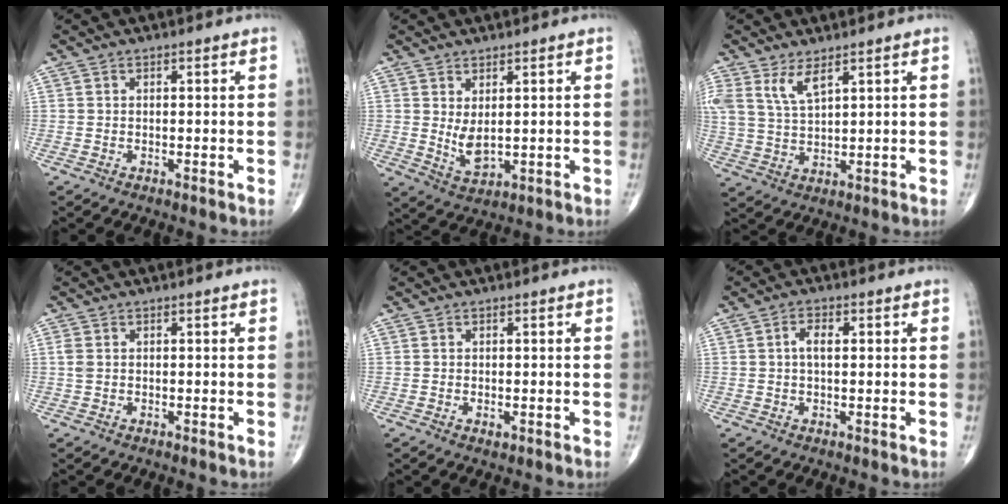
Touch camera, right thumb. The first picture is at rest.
{"total": 4.7, "force": [0.9, 2.3, 4.0], "torque": [-0.069, -0.016, 0.029]}
{"total": 6.0, "force": [3.7, 2.1, 4.2], "torque": [-0.087, -0.017, 0.082]}
{"total": 1.4, "force": [0.2, 1.0, 1.0], "torque": [-0.031, 0.004, 0.006]}
{"total": 0.9, "force": [-0.2, 0.6, 0.7], "torque": [-0.013, -0.003, -0.003]}
{"total": 3.3, "force": [0.6, 1.6, 2.8], "torque": [-0.051, 0.007, 0.009]}